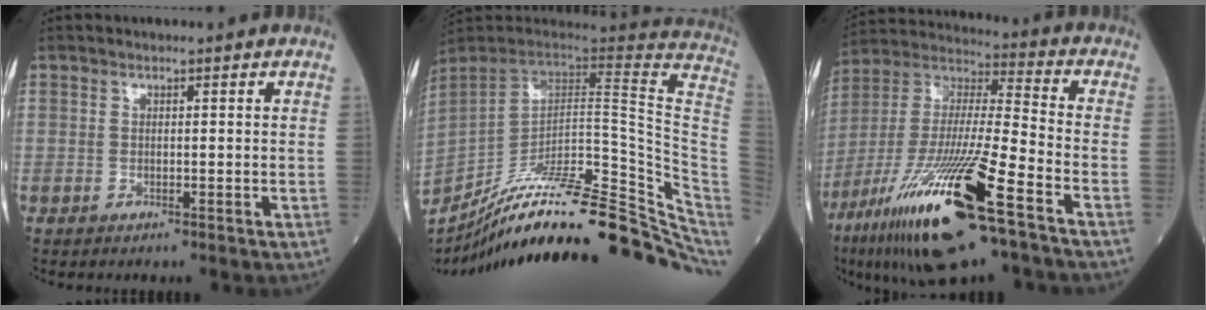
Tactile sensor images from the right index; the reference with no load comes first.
{"total": 34.3, "force": [-26.6, 6.4, 20.8], "torque": [-0.220, -0.027, -0.376]}
{"total": 23.7, "force": [-12.7, 2.2, 20.0], "torque": [-0.400, -0.055, -0.231]}